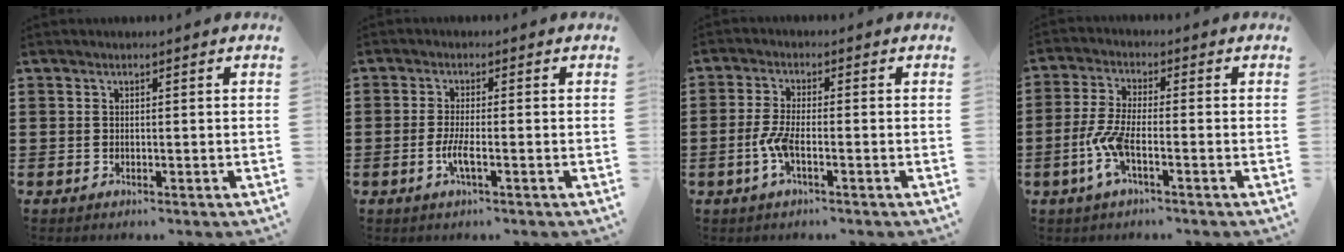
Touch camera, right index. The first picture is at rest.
{"total": 3.7, "force": [-1.4, 0.2, 3.4], "torque": [-0.073, -0.013, -0.028]}
{"total": 4.2, "force": [-1.6, 1.0, 3.7], "torque": [-0.092, -0.007, -0.037]}
{"total": 6.0, "force": [-2.5, 1.6, 5.2], "torque": [-0.129, -0.014, -0.053]}